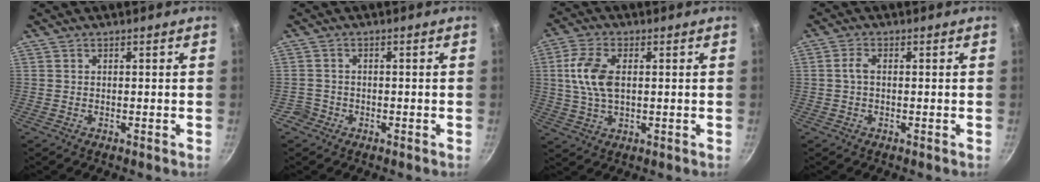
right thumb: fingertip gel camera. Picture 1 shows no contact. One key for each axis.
{"total": 2.2, "fx": -1.3, "fy": 1.8, "fz": 0.0, "tx": 0.011, "ty": 0.024, "tz": -0.020}
{"total": 8.8, "fx": 1.2, "fy": 4.9, "fz": 7.2, "tx": -0.142, "ty": 0.011, "tz": 0.019}
{"total": 2.2, "fx": 0.0, "fy": 1.2, "fz": 1.8, "tx": -0.040, "ty": 0.008, "tz": -0.002}